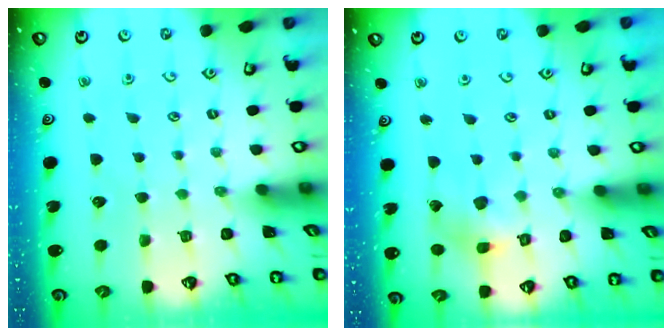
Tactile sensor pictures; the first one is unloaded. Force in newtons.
{"total": 8.8, "press": 8.7, "slide": 1.1}